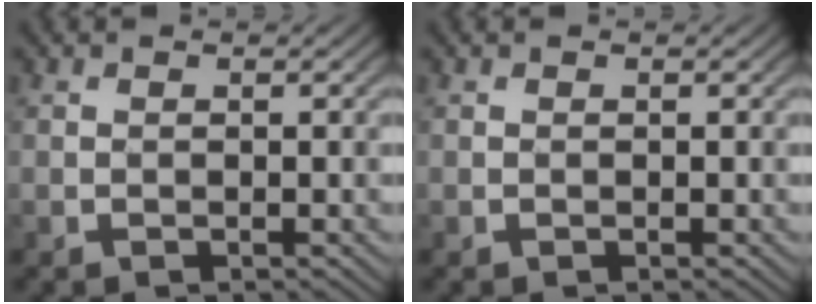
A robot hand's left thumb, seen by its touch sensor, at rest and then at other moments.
{"total": 0.0}